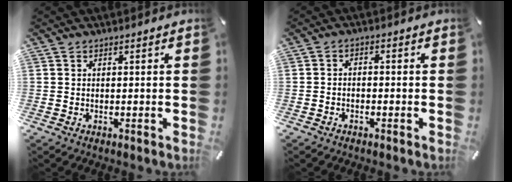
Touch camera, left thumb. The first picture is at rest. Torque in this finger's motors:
{"motor_torque": [-0.21, -0.53, 0.01, 0.13, -0.10]}